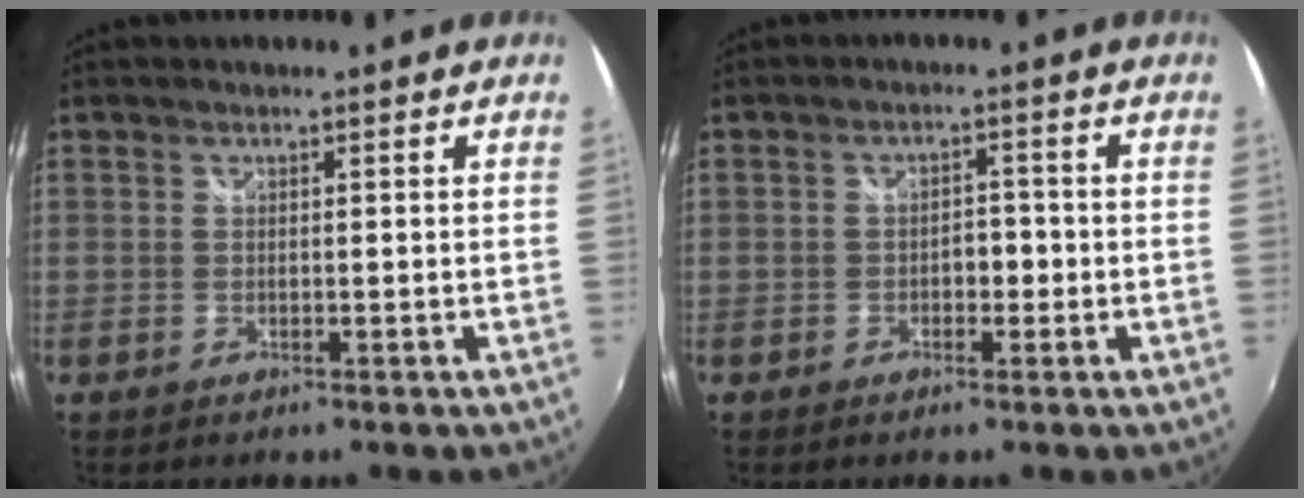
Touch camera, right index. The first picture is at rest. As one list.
[{"total": 2.6, "force": [-0.8, 1.6, 1.9], "torque": [-0.030, 0.007, -0.013]}]